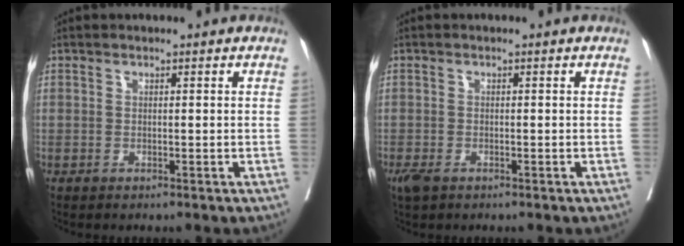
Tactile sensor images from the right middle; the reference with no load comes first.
{"total": 2.7, "force": [-1.8, 1.4, 1.6], "torque": [-0.037, -0.008, -0.028]}